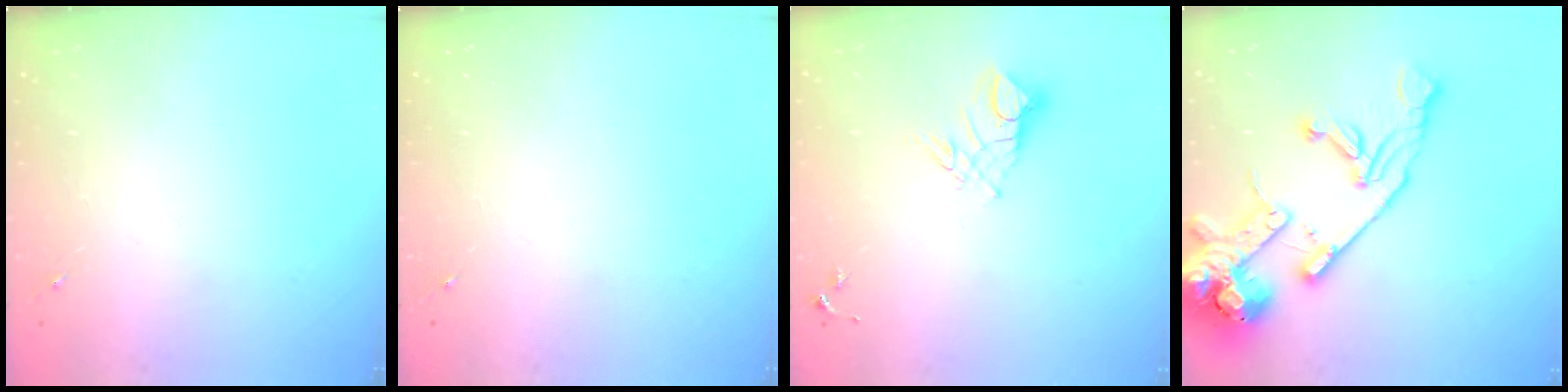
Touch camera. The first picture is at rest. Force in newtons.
{"total": 0.0}
{"total": 9.4, "press": 9.4, "slide": 0.9}
{"total": 23.6, "press": 23.4, "slide": 3.5}